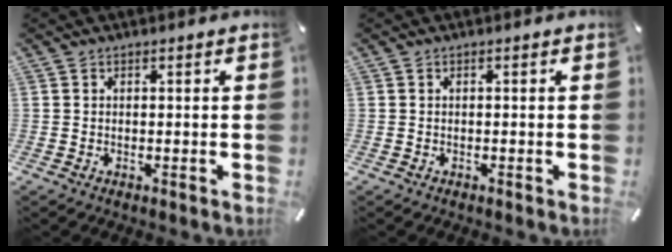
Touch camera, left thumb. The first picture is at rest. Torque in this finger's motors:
{"motor_torque": [-0.01, 0.19, -0.03, -0.10, -0.01]}